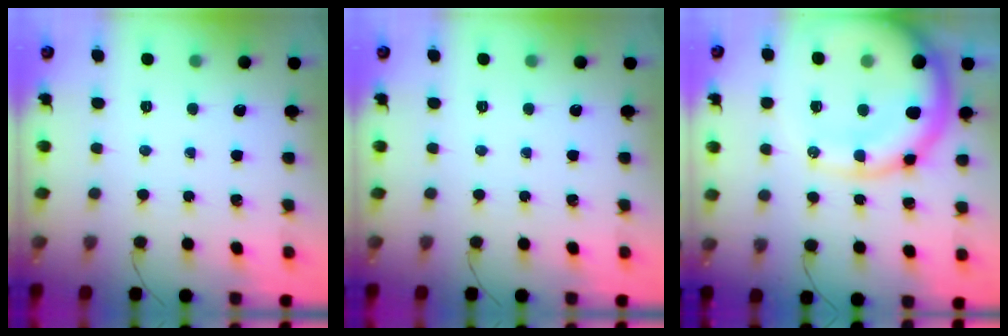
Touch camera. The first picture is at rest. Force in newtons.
{"total": 0.0}
{"total": 19.6, "press": 19.2, "slide": 3.7}